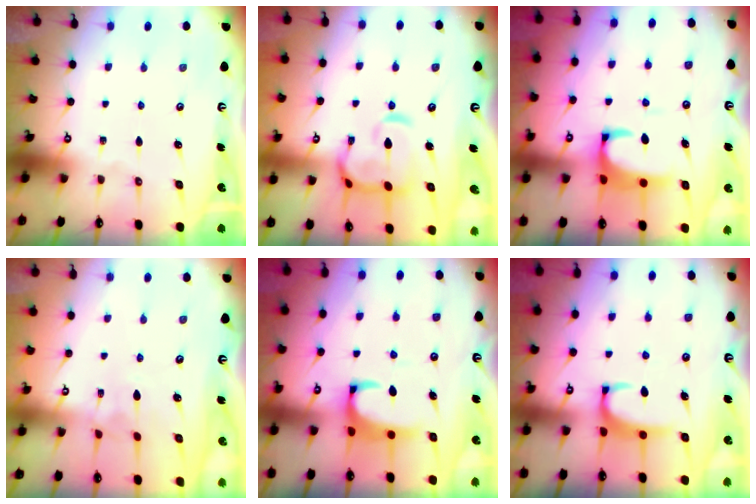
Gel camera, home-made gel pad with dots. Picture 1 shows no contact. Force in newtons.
{"total": 7.3, "press": 7.2, "slide": 1.2}
{"total": 2.7, "press": 2.5, "slide": 1.1}
{"total": 2.8, "press": 2.7, "slide": 0.8}
{"total": 2.2, "press": 2.0, "slide": 0.9}
{"total": 2.2, "press": 2.1, "slide": 0.7}